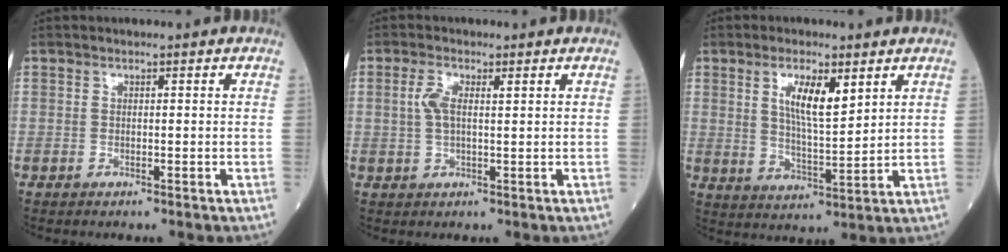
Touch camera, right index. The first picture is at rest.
{"total": 3.2, "force": [1.0, 1.1, 2.8], "torque": [-0.067, 0.014, 0.021]}
{"total": 7.3, "force": [3.3, 1.6, 6.3], "torque": [-0.117, -0.004, 0.062]}